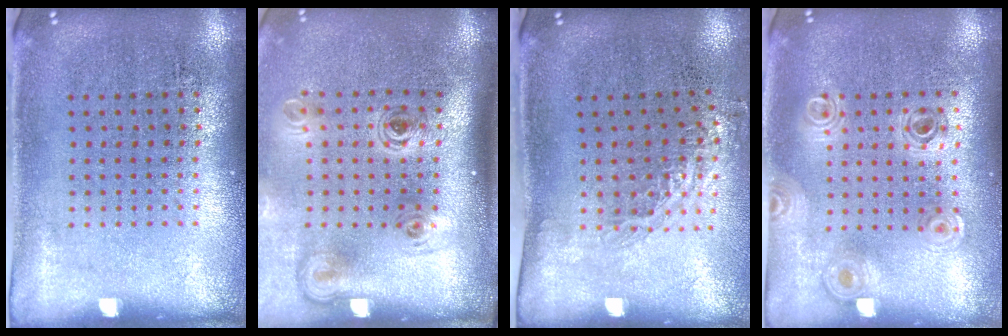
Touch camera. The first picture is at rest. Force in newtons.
{"total": 2.2, "press": 1.5, "slide": 1.7}
{"total": 1.1, "press": 0.8, "slide": 0.6}
{"total": 0.8, "press": 0.8, "slide": 0.1}